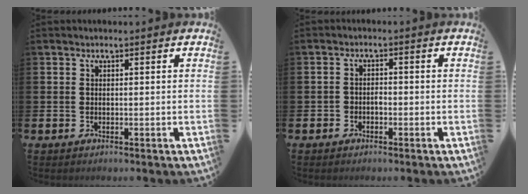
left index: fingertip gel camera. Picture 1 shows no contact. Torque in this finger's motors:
{"motor_torque": [-0.22, 0.01, -0.01, -0.01]}